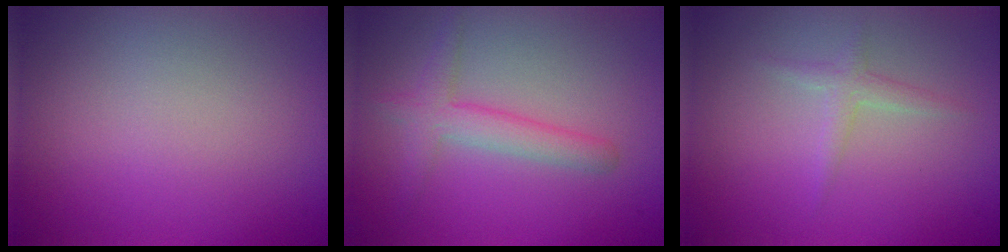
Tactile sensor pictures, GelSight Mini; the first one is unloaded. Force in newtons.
{"total": 2.8, "press": 2.8, "slide": 0.2}
{"total": 1.3, "press": 1.3, "slide": 0.0}